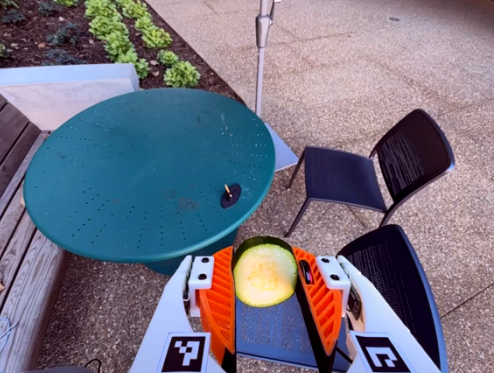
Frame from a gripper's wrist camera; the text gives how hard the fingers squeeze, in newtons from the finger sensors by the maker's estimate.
{"total": 14.4, "left": 14.6, "right": 14.1}